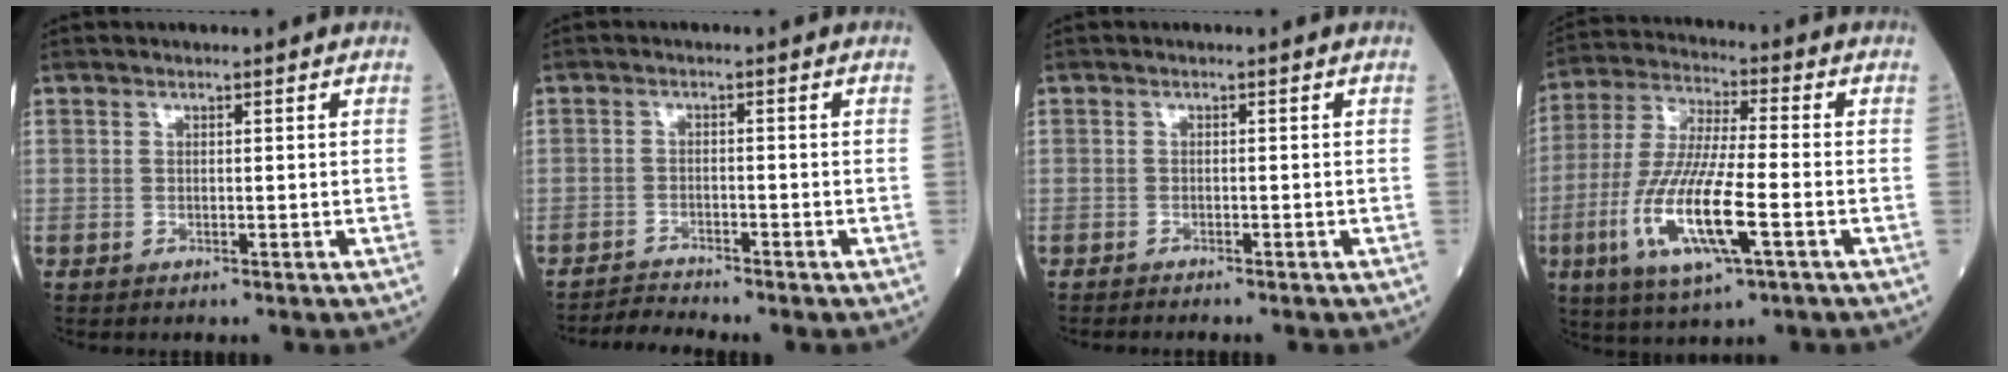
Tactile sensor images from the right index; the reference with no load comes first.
{"total": 2.7, "force": [-2.4, -1.0, -0.5], "torque": [0.008, -0.019, -0.046]}
{"total": 2.4, "force": [-2.2, 0.1, 1.1], "torque": [-0.018, -0.003, -0.027]}
{"total": 14.7, "force": [-4.7, 2.0, 13.8], "torque": [-0.287, -0.019, -0.087]}